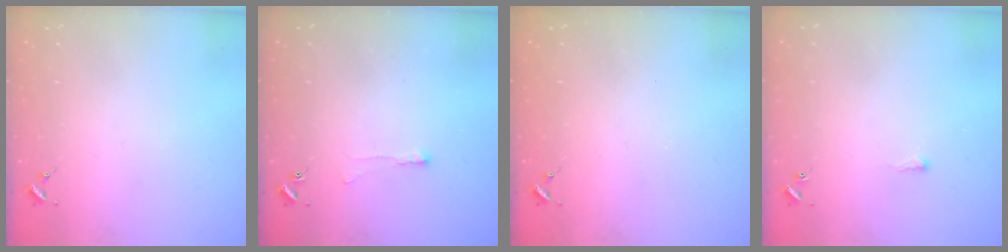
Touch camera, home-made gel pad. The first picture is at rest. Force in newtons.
{"total": 3.9, "press": 3.8, "slide": 0.5}
{"total": 0.7, "press": 0.7, "slide": 0.1}
{"total": 1.5, "press": 1.5, "slide": 0.4}